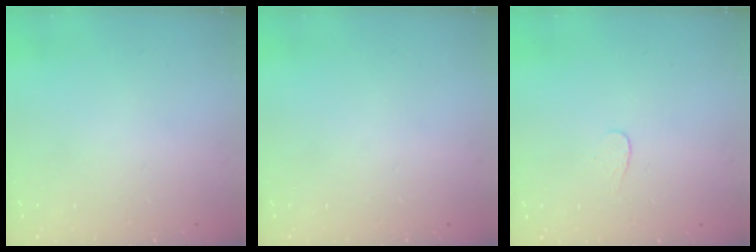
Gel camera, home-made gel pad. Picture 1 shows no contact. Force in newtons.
{"total": 0.0}
{"total": 2.7, "press": 2.7, "slide": 0.3}